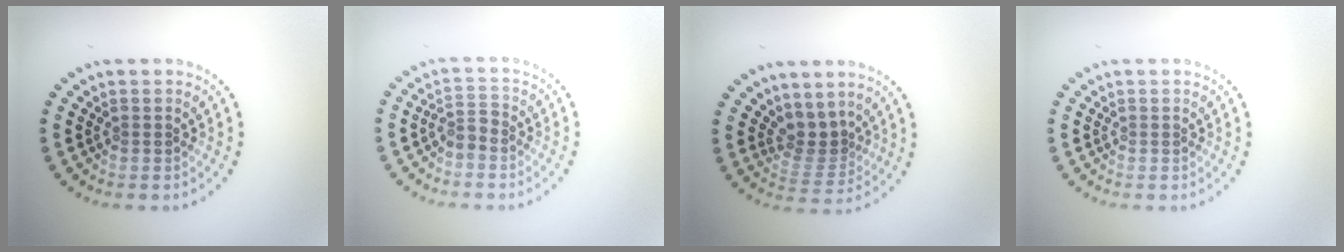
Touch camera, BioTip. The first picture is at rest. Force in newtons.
{"total": 1.6, "press": 1.4, "slide": 0.9}
{"total": 2.7, "press": 1.7, "slide": 2.0}
{"total": 0.0}